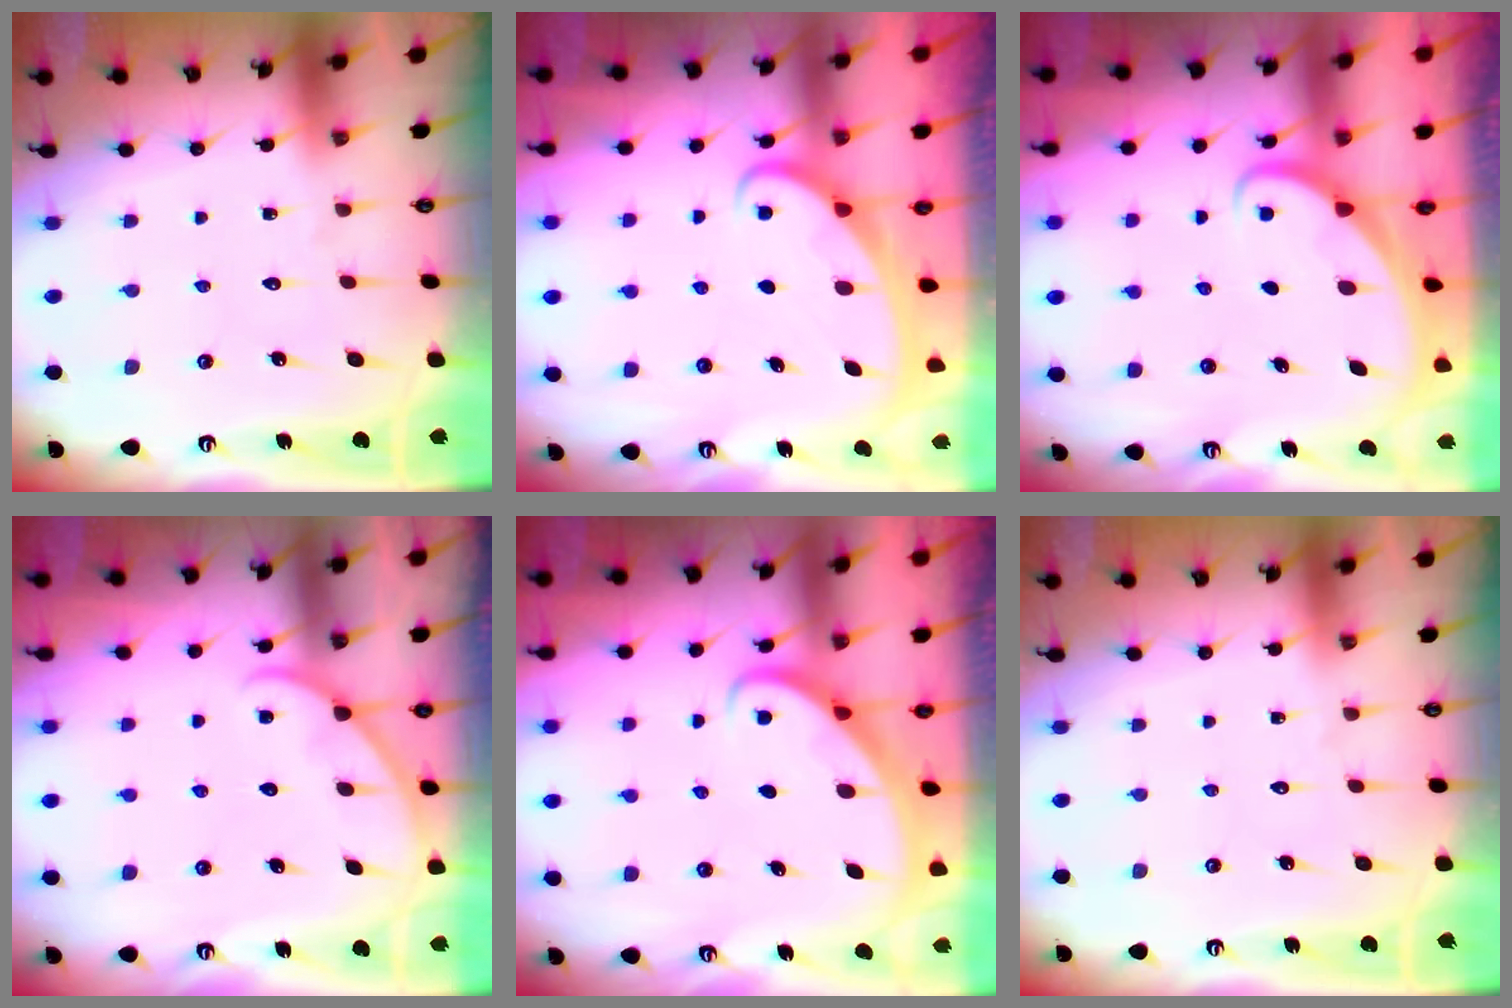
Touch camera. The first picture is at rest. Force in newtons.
{"total": 2.2, "press": 2.1, "slide": 0.3}
{"total": 1.8, "press": 1.8, "slide": 0.0}
{"total": 3.5, "press": 3.5, "slide": 0.3}
{"total": 2.7, "press": 2.7, "slide": 0.2}
{"total": 0.0}